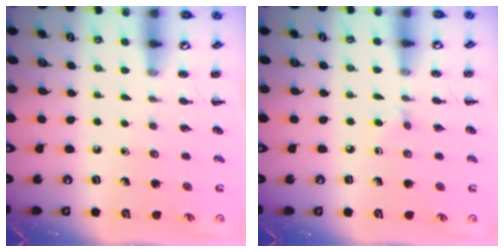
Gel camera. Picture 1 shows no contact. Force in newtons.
{"total": 3.6, "press": 3.3, "slide": 1.6}